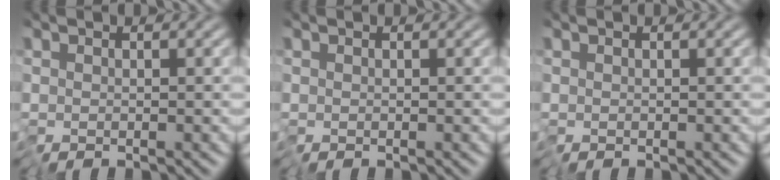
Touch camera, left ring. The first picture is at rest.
{"total": 0.0}
{"total": 0.0}